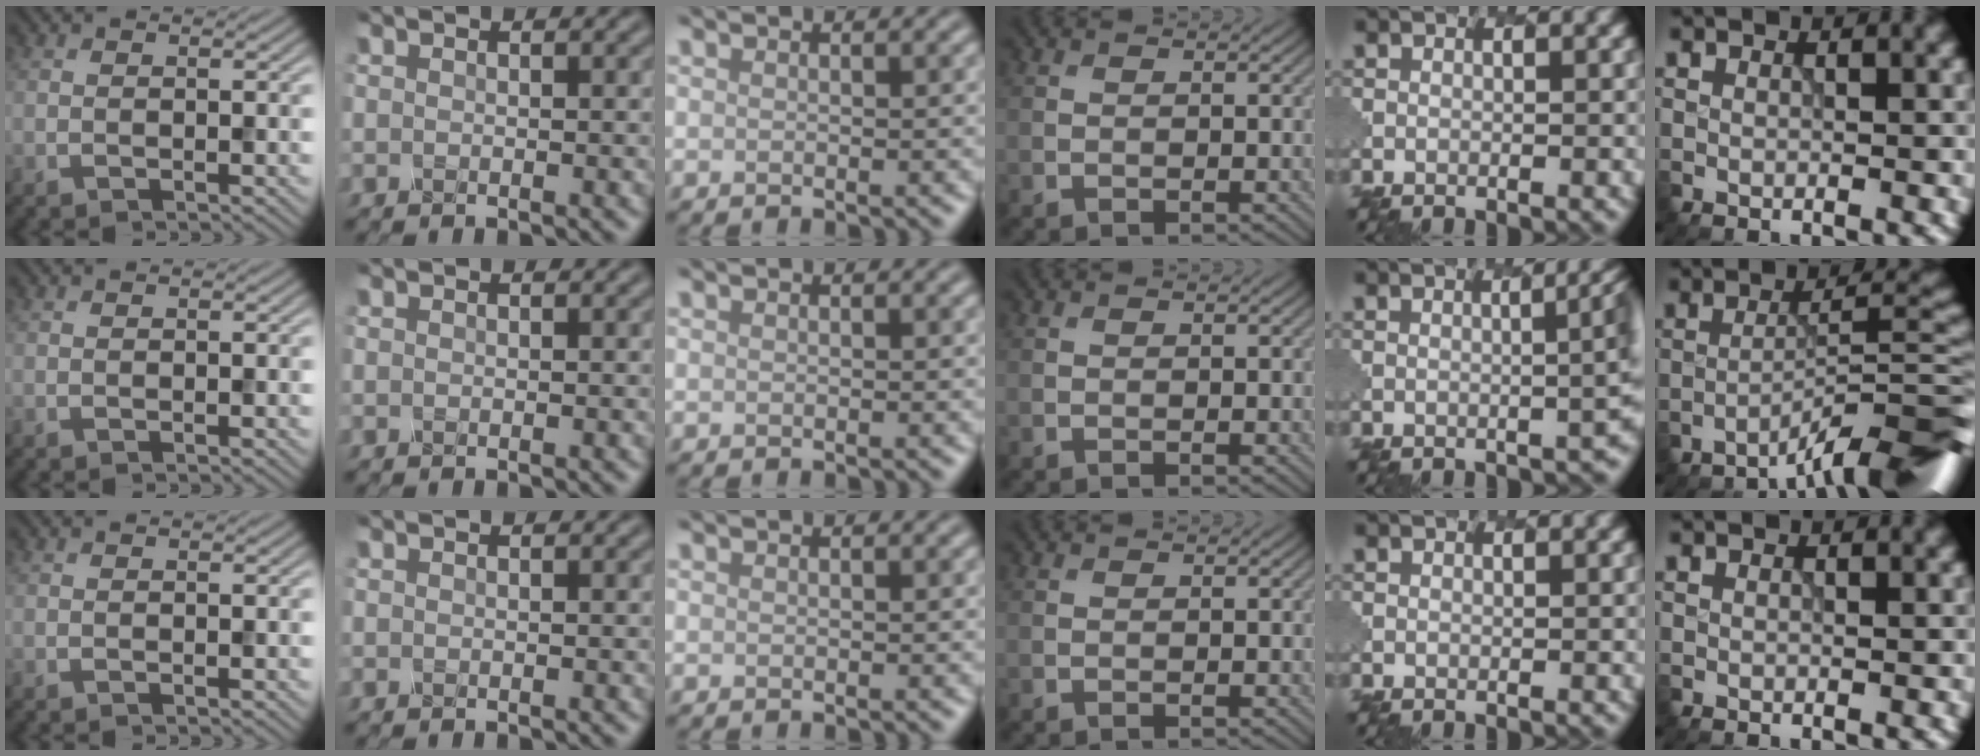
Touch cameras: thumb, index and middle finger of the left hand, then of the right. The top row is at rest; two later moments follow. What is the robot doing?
{"motion": "dispense", "object": "dispenser bottle"}